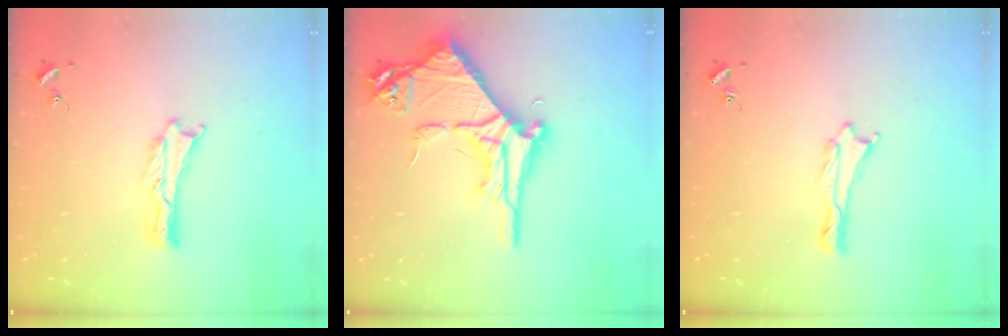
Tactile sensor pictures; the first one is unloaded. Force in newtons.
{"total": 9.3, "press": 9.3, "slide": 0.9}
{"total": 0.0}